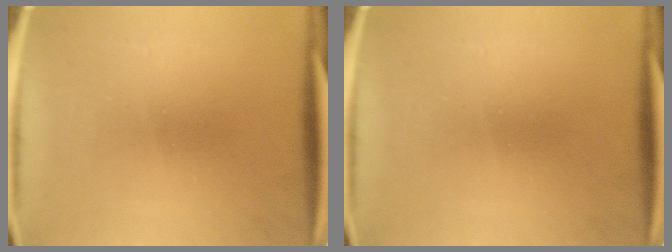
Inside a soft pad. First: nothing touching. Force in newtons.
{"total": 0.0}